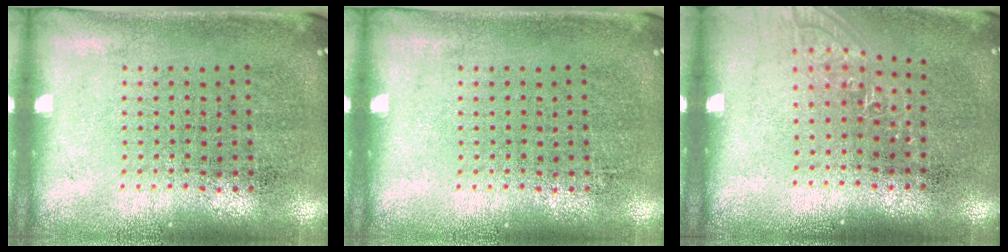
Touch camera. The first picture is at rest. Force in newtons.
{"total": 0.0}
{"total": 1.0, "press": 0.9, "slide": 0.3}